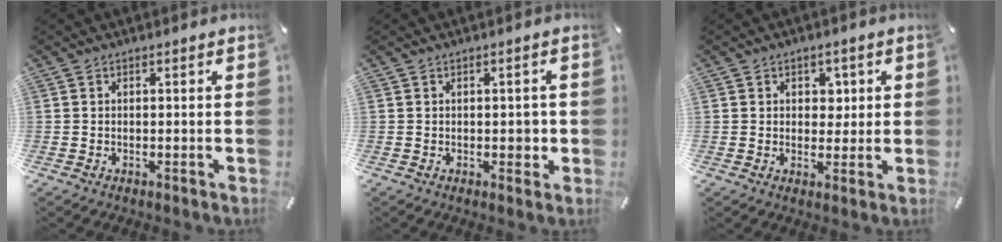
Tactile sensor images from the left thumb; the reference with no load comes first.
{"total": 2.4, "force": [-0.3, 1.5, 1.8], "torque": [-0.015, -0.003, -0.008]}
{"total": 4.1, "force": [0.9, 3.4, 2.1], "torque": [-0.016, -0.005, 0.006]}